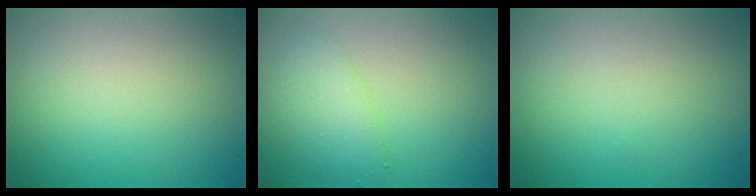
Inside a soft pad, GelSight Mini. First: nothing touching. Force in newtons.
{"total": 2.8, "press": 2.8, "slide": 0.1}
{"total": 0.0}